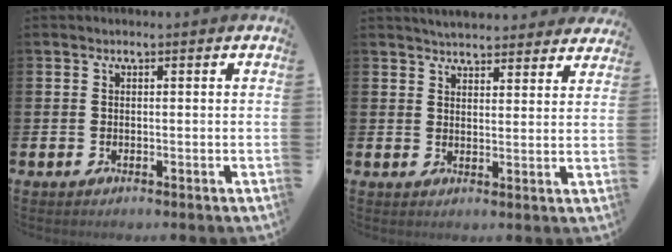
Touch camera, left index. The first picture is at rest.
{"total": 4.5, "force": [4.5, 0.7, 0.3], "torque": [-0.016, -0.022, 0.082]}